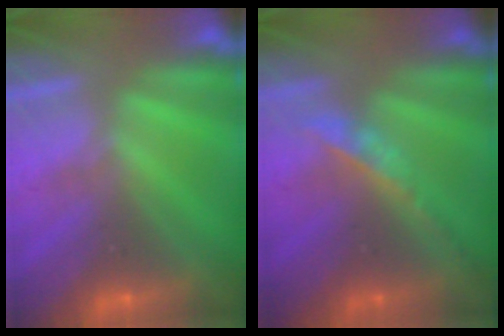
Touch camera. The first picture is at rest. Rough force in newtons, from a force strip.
{"total": 2.4}